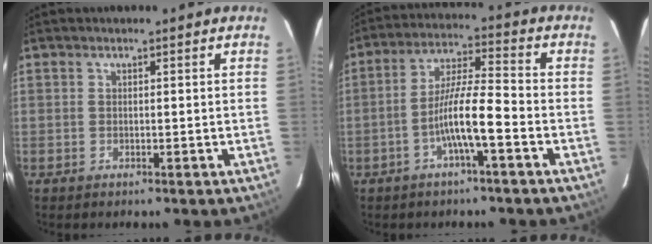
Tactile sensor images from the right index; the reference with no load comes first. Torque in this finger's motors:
{"motor_torque": [1.07, -0.87, 0.79, 0.19]}